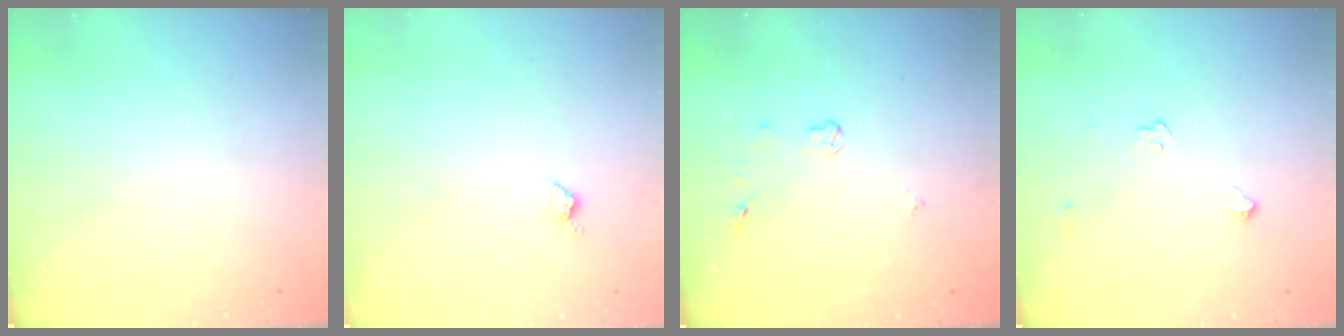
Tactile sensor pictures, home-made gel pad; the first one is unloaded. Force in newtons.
{"total": 3.8, "press": 3.8, "slide": 0.6}
{"total": 4.0, "press": 3.9, "slide": 0.6}
{"total": 3.3, "press": 3.3, "slide": 0.6}